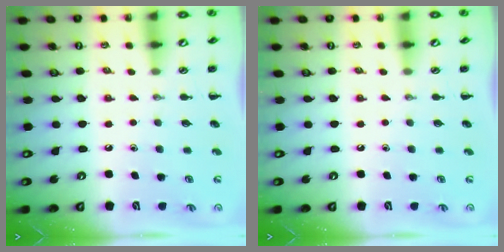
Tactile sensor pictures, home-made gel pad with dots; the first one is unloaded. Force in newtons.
{"total": 0.0}